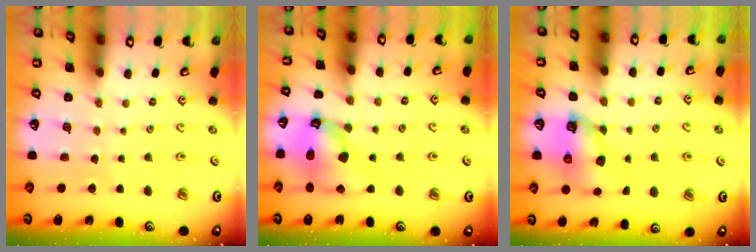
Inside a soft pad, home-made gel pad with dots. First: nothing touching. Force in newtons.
{"total": 14.1, "press": 13.9, "slide": 2.0}
{"total": 8.4, "press": 8.3, "slide": 1.0}